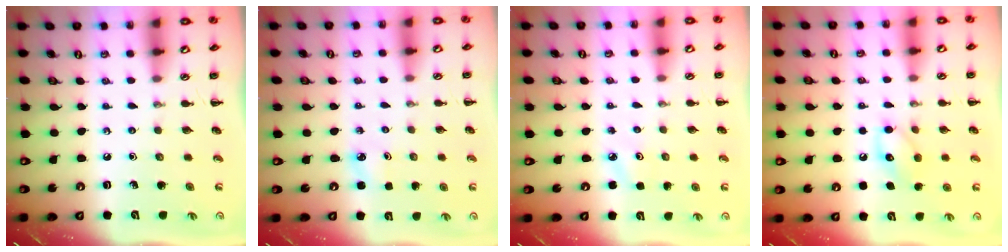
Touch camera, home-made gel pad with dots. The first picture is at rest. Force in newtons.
{"total": 3.0, "press": 2.8, "slide": 0.9}
{"total": 2.7, "press": 2.5, "slide": 0.8}
{"total": 9.8, "press": 9.8, "slide": 1.0}